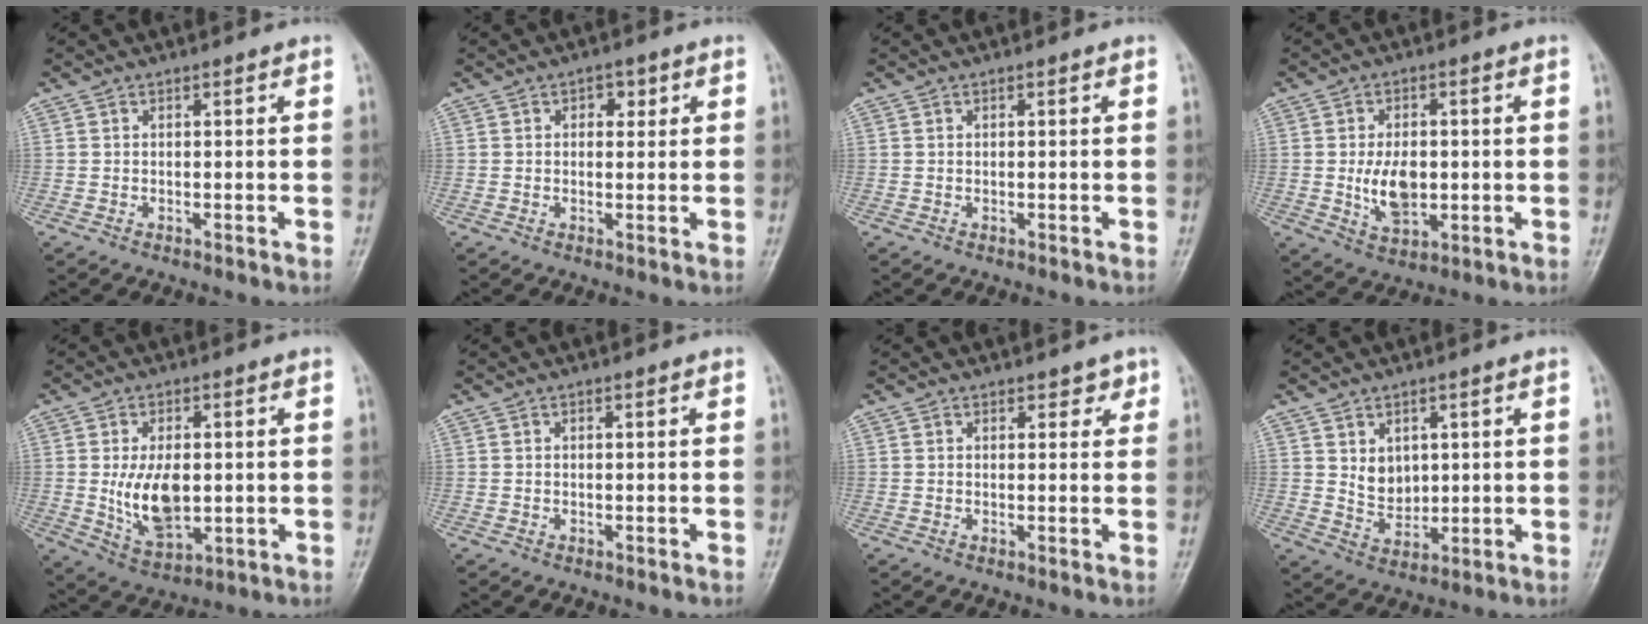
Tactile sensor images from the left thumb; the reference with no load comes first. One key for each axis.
{"total": 2.7, "fx": 1.1, "fy": 1.8, "fz": 1.7, "tx": -0.004, "ty": 0.000, "tz": 0.011}
{"total": 0.0}
{"total": 7.9, "fx": -0.5, "fy": 4.9, "fz": 6.2, "tx": -0.092, "ty": -0.006, "tz": -0.003}
{"total": 10.2, "fx": -0.1, "fy": 5.8, "fz": 8.4, "tx": -0.136, "ty": -0.010, "tz": 0.010}
{"total": 0.0}
{"total": 2.0, "fx": 1.4, "fy": 1.2, "fz": 0.8, "tx": 0.010, "ty": -0.005, "tz": 0.012}
{"total": 5.1, "fx": 1.5, "fy": 3.9, "fz": 2.8, "tx": -0.026, "ty": -0.017, "tz": 0.037}